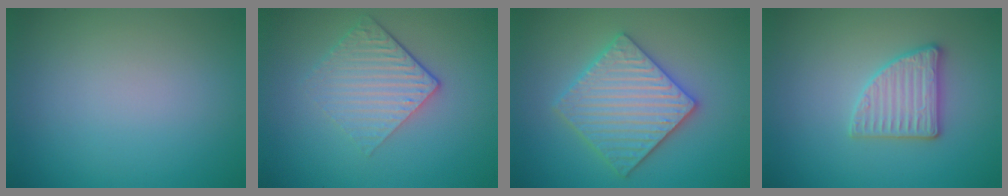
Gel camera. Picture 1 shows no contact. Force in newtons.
{"total": 4.3, "press": 2.9, "slide": 3.1}
{"total": 5.9, "press": 5.8, "slide": 1.0}
{"total": 2.9, "press": 2.8, "slide": 0.5}